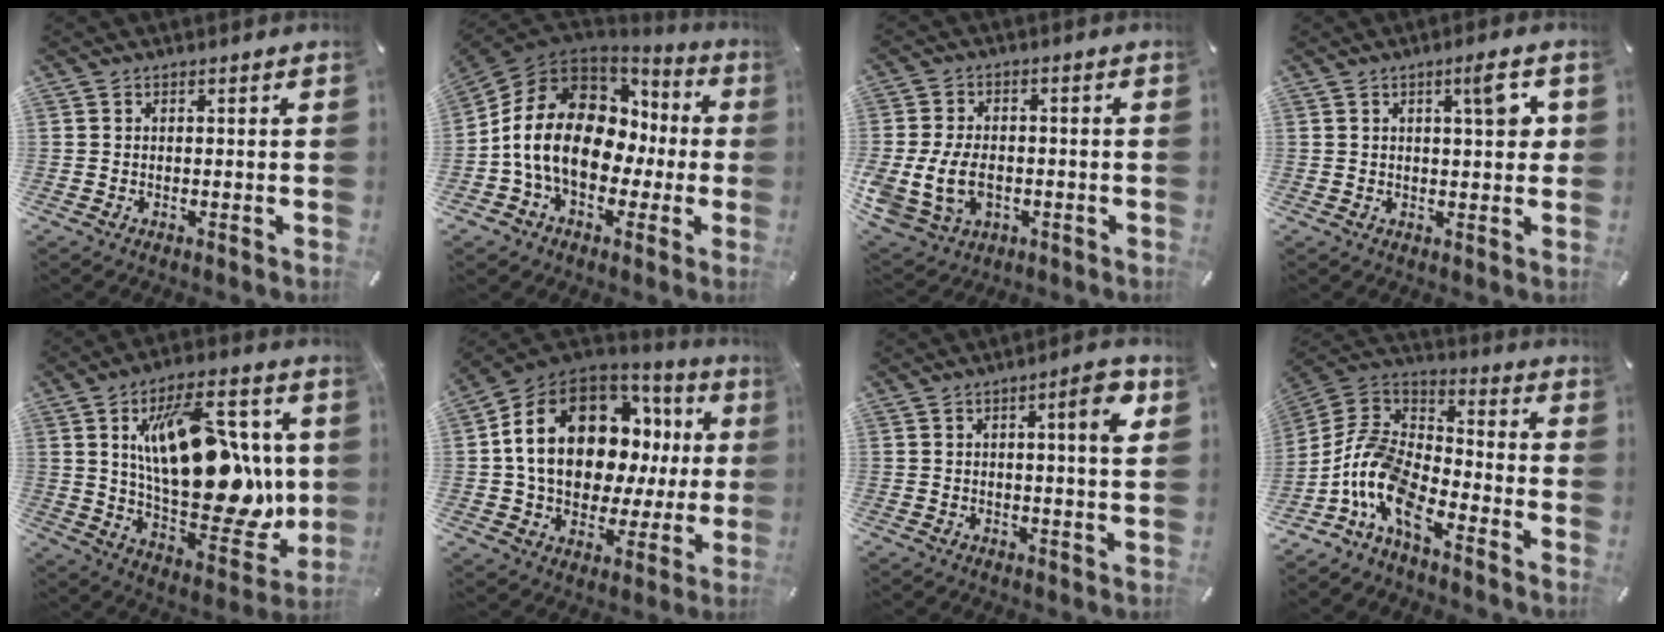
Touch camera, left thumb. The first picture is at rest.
{"total": 16.9, "force": [-1.1, 12.7, 11.1], "torque": [-0.229, 0.007, -0.018]}
{"total": 10.2, "force": [-1.7, 7.9, 6.3], "torque": [-0.141, 0.010, -0.025]}
{"total": 6.4, "force": [2.4, 1.7, 5.7], "torque": [-0.083, -0.006, 0.030]}
{"total": 25.5, "force": [5.0, 13.2, 21.2], "torque": [-0.354, -0.035, 0.083]}
{"total": 19.7, "force": [5.6, 13.7, 13.0], "torque": [-0.232, -0.029, 0.100]}
{"total": 7.4, "force": [2.7, 0.9, 6.8], "torque": [-0.095, -0.012, 0.034]}
{"total": 13.7, "force": [-8.8, 6.7, 8.1], "torque": [-0.184, 0.019, -0.171]}